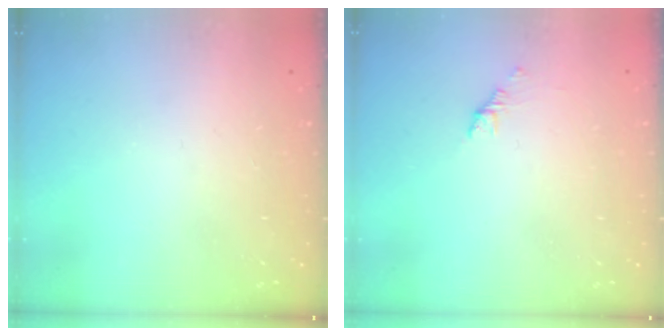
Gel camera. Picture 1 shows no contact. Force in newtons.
{"total": 1.1, "press": 1.0, "slide": 0.5}